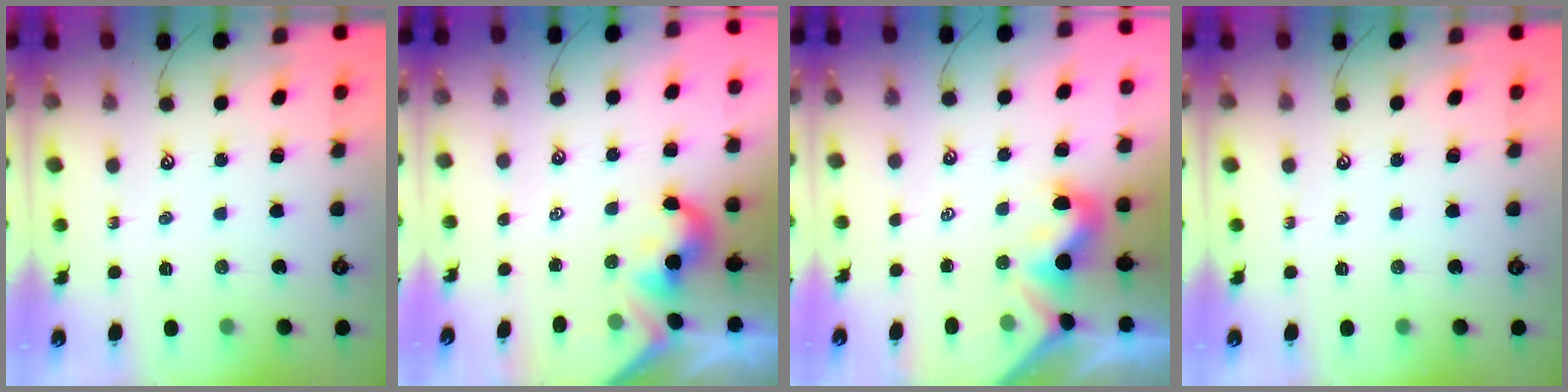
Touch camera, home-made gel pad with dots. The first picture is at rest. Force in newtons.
{"total": 2.1, "press": 2.0, "slide": 0.5}
{"total": 1.0, "press": 0.7, "slide": 0.6}
{"total": 0.0}